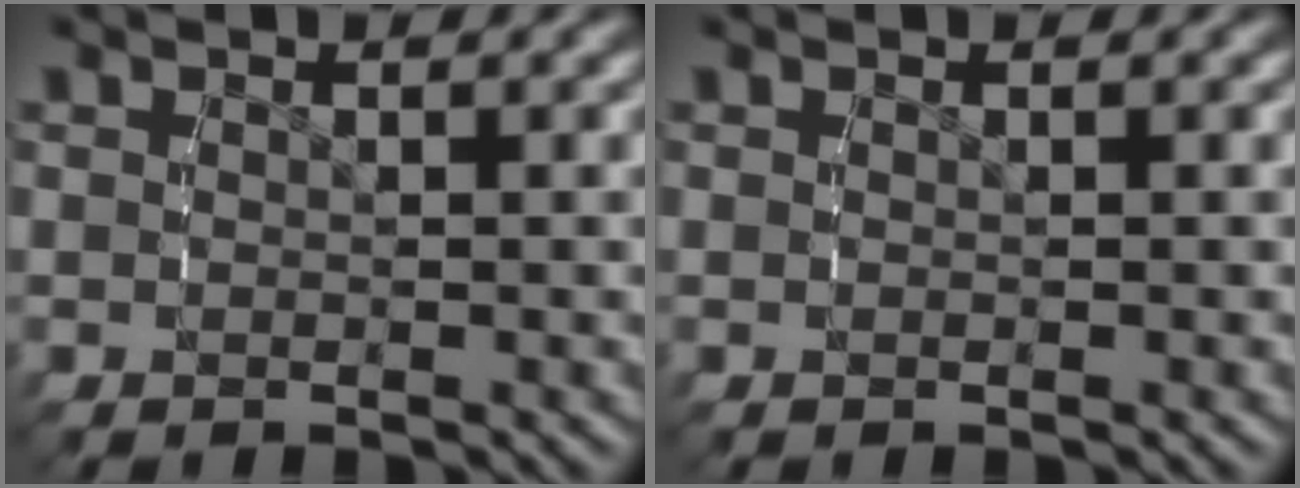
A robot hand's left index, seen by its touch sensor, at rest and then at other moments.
{"total": 0.0}